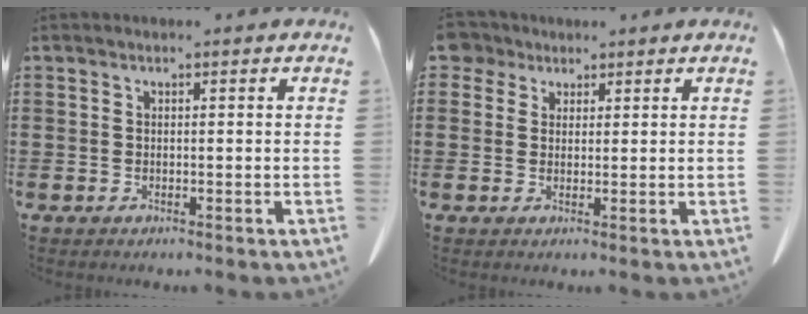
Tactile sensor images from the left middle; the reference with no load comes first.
{"total": 3.1, "force": [2.1, 2.1, 0.8], "torque": [-0.019, 0.007, 0.038]}